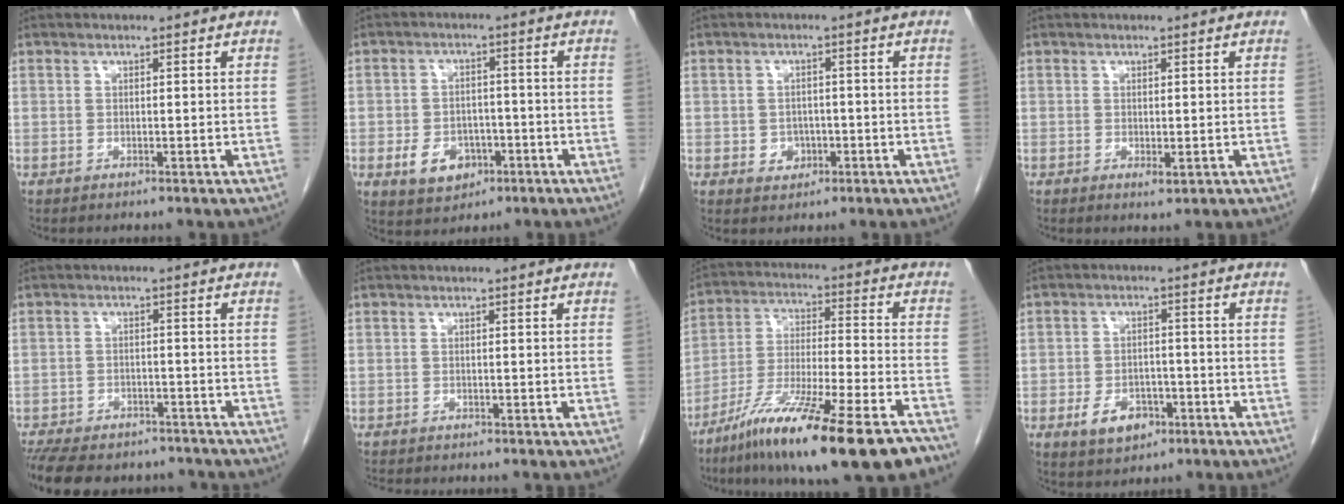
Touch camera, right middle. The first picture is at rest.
{"total": 6.3, "force": [-2.6, 4.5, 3.6], "torque": [-0.066, 0.005, -0.031]}
{"total": 2.8, "force": [-0.9, 2.3, 1.3], "torque": [-0.017, 0.003, -0.005]}
{"total": 1.1, "force": [-0.2, 0.3, 1.1], "torque": [-0.018, -0.006, 0.000]}
{"total": 16.5, "force": [-13.8, 6.5, 6.2], "torque": [-0.164, -0.013, -0.186]}
{"total": 3.2, "force": [-2.9, 0.5, 1.2], "torque": [-0.021, -0.009, -0.043]}
{"total": 20.5, "force": [-14.0, 1.1, 15.0], "torque": [-0.235, -0.044, -0.239]}
{"total": 5.7, "force": [-2.8, 3.6, 3.5], "torque": [-0.064, 0.001, -0.038]}